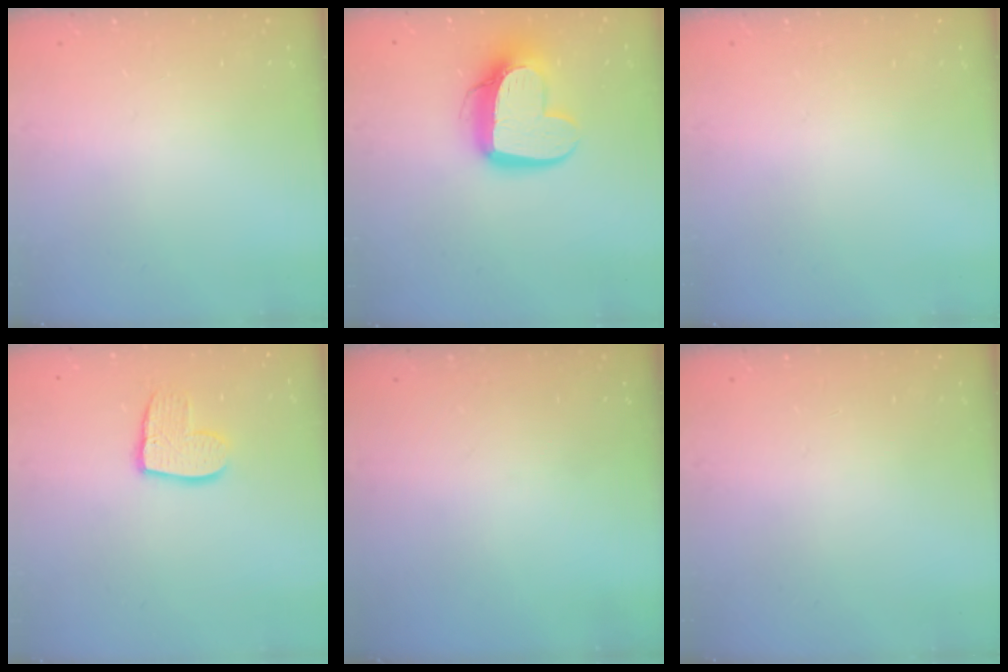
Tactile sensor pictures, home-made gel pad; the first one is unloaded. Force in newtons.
{"total": 14.0, "press": 13.9, "slide": 1.3}
{"total": 0.0}
{"total": 10.9, "press": 10.9, "slide": 0.9}
{"total": 0.0}
{"total": 0.0}